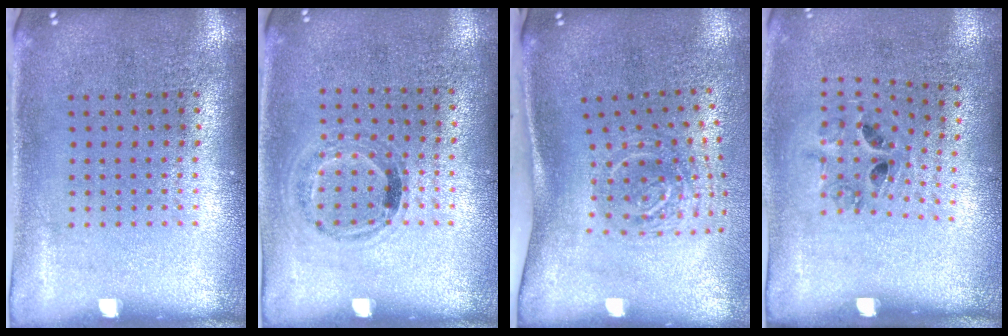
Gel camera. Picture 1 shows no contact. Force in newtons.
{"total": 0.9, "press": 0.7, "slide": 0.6}
{"total": 2.0, "press": 1.3, "slide": 1.5}
{"total": 1.3, "press": 0.6, "slide": 1.1}